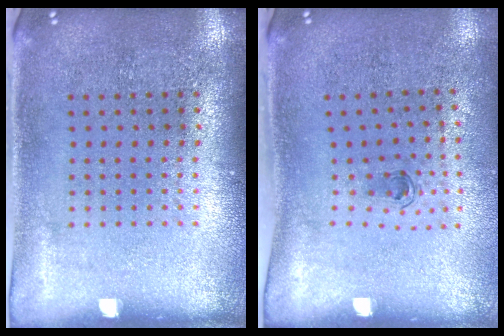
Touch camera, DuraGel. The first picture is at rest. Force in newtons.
{"total": 0.6, "press": 0.4, "slide": 0.5}